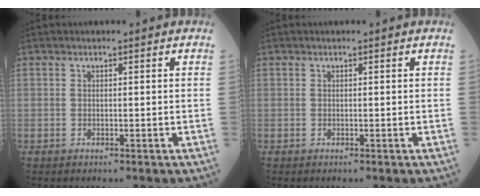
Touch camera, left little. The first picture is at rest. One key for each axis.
{"total": 0.0}